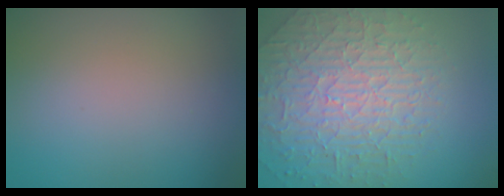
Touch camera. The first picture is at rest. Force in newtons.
{"total": 6.1, "press": 5.3, "slide": 3.1}